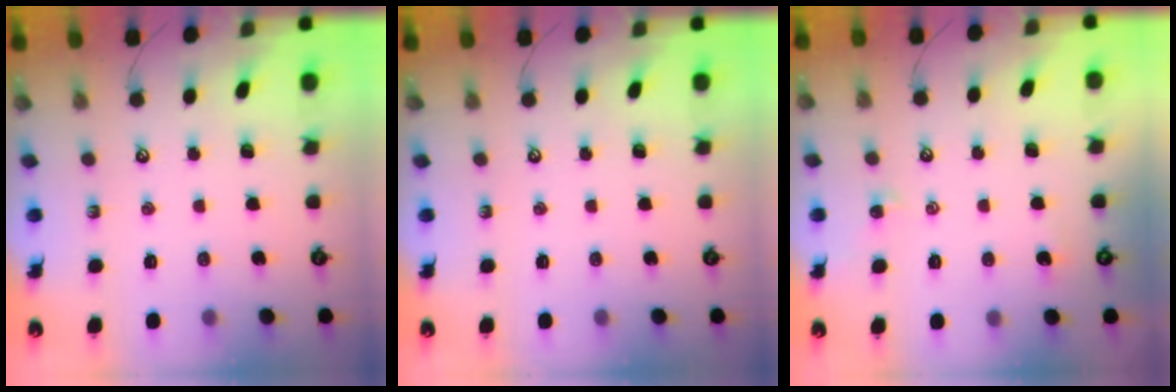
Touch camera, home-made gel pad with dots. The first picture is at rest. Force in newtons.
{"total": 0.0}
{"total": 0.0}